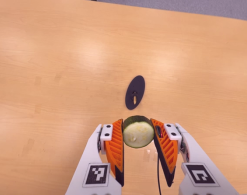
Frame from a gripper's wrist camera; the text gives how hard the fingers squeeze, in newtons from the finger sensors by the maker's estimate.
{"total": 11.3, "left": 11.0, "right": 11.7}